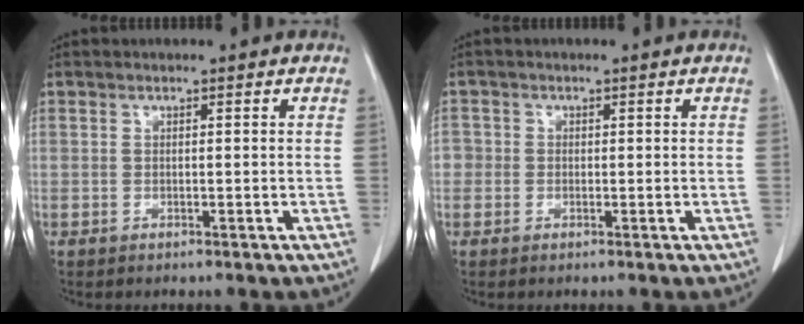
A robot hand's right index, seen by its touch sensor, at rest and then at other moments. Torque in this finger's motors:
{"motor_torque": [0.12, 0.00, 0.04, 0.01]}